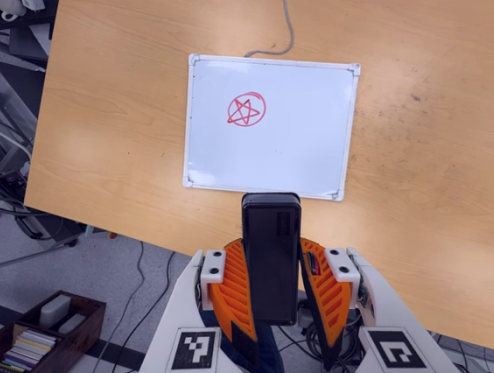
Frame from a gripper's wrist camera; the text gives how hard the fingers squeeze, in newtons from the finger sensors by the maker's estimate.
{"total": 9.1, "left": 7.5, "right": 10.6}